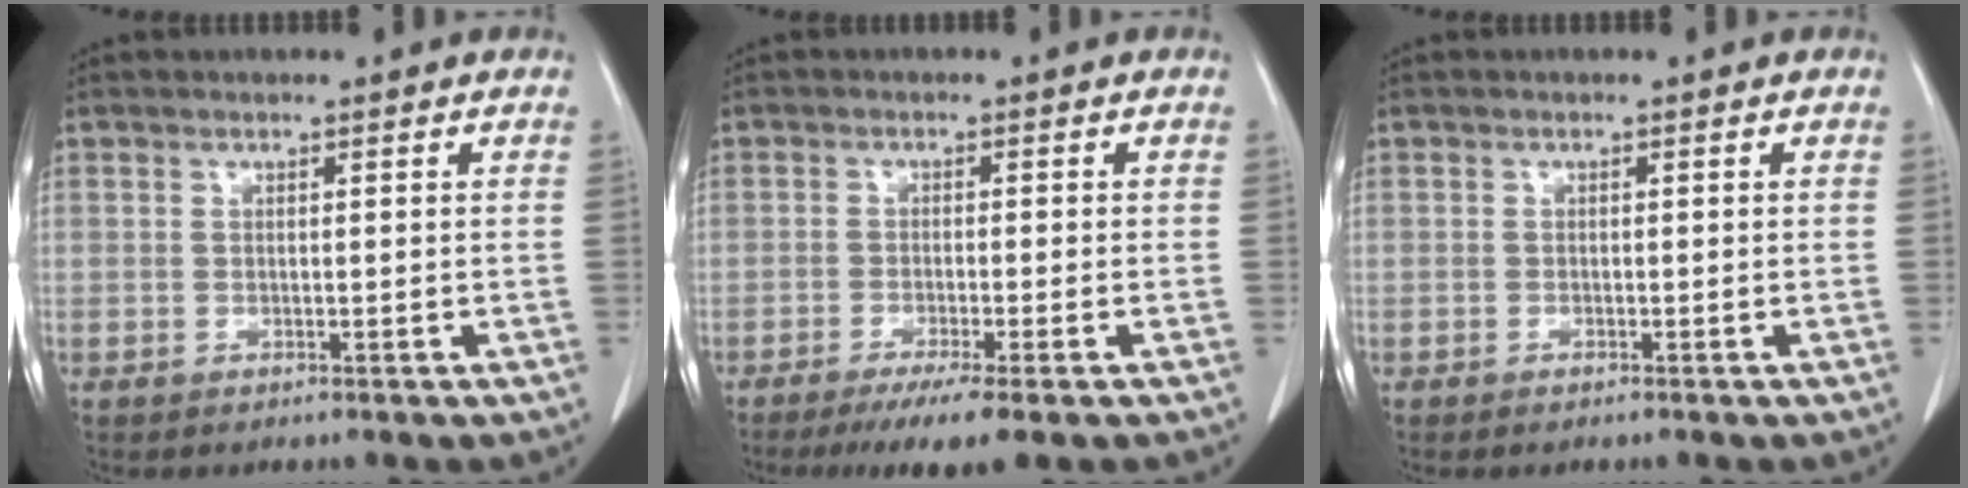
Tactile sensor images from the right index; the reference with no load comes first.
{"total": 6.2, "force": [-4.2, 0.0, 4.5], "torque": [-0.066, -0.014, -0.066]}
{"total": 0.5, "force": [-0.5, 0.0, 0.2], "torque": [-0.008, -0.001, -0.007]}